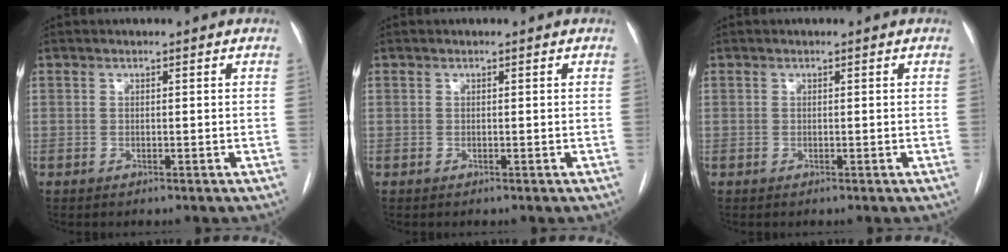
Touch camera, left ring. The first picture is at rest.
{"total": 0.0}
{"total": 0.0}